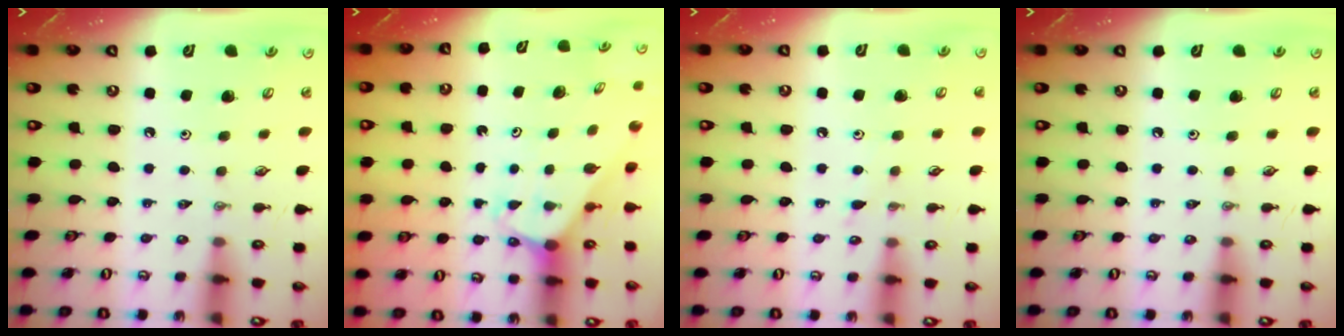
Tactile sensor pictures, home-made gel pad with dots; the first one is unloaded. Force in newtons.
{"total": 2.0, "press": 2.0, "slide": 0.1}
{"total": 3.0, "press": 2.9, "slide": 0.4}
{"total": 0.0}